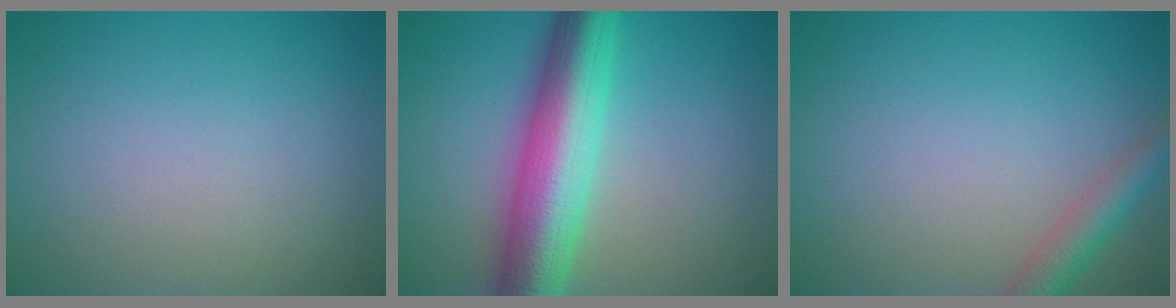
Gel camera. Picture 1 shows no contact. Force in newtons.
{"total": 9.5, "press": 9.5, "slide": 0.1}
{"total": 2.8, "press": 2.8, "slide": 0.1}